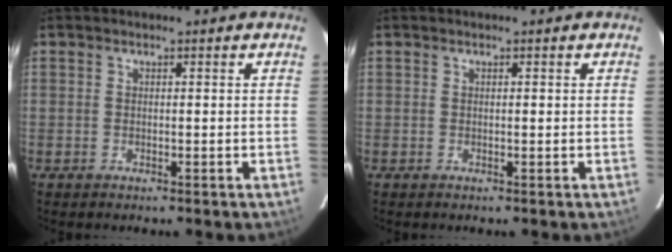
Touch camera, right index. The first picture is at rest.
{"total": 0.0}